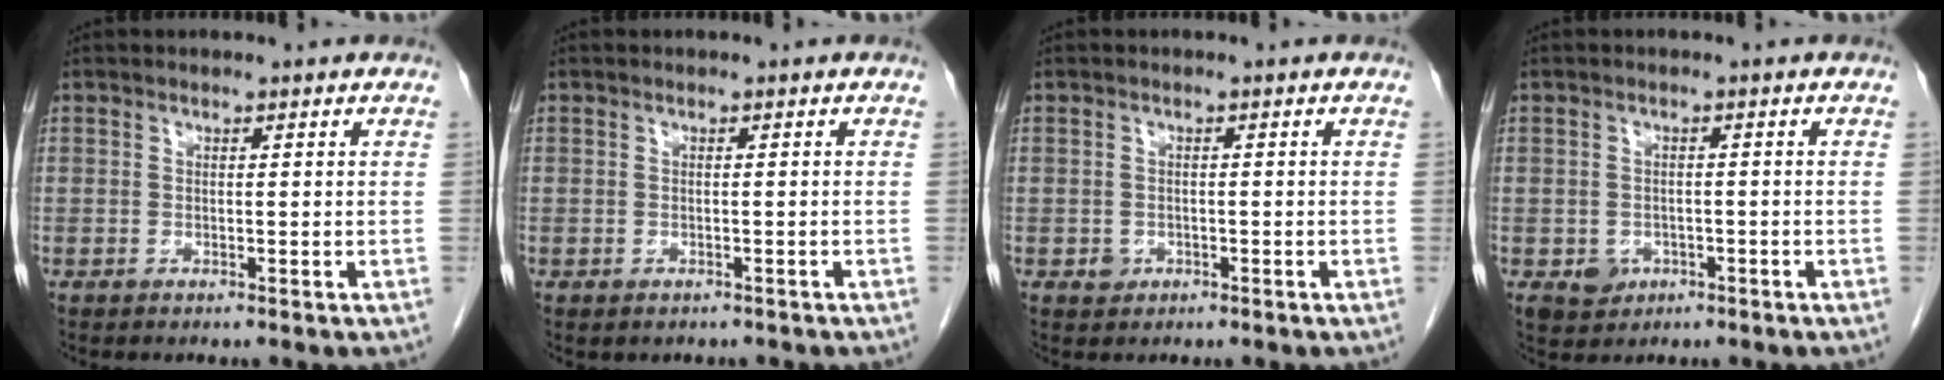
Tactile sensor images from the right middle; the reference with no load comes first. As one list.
[{"total": 1.4, "force": [-1.1, 0.9, 0.3], "torque": [-0.009, 0.000, -0.010]}, {"total": 1.4, "force": [-0.6, 1.3, 0.3], "torque": [-0.002, 0.005, -0.005]}, {"total": 3.6, "force": [-1.4, 3.1, 1.2], "torque": [-0.017, 0.002, -0.014]}]